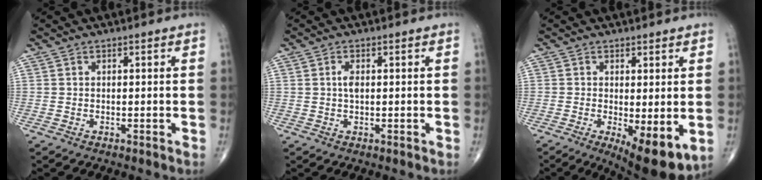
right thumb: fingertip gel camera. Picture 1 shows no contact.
{"total": 1.7, "force": [0.3, 0.7, 1.6], "torque": [-0.032, 0.000, 0.005]}
{"total": 9.2, "force": [-2.0, 3.0, 8.5], "torque": [-0.122, -0.026, -0.022]}